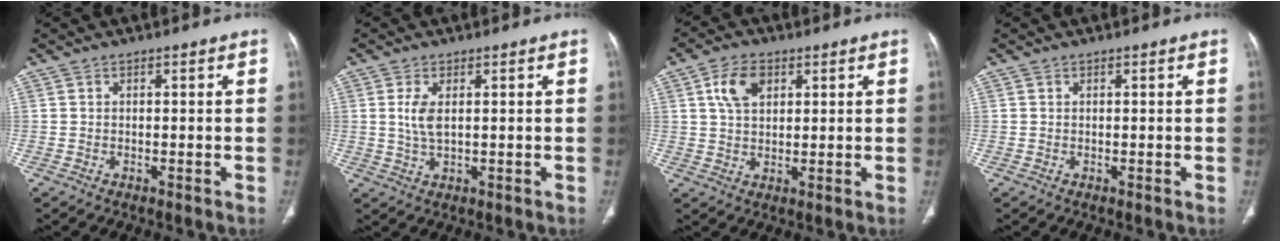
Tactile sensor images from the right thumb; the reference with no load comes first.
{"total": 3.8, "force": [0.9, 1.6, 3.3], "torque": [-0.074, -0.006, 0.021]}
{"total": 6.8, "force": [2.7, 4.3, 4.5], "torque": [-0.073, -0.003, 0.049]}
{"total": 0.0}